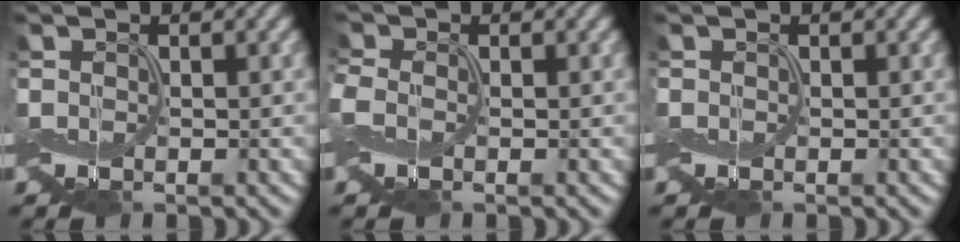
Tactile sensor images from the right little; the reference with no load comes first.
{"total": 1.3, "force": [-0.6, 0.9, 0.8], "torque": [-0.026, 0.003, -0.012]}
{"total": 0.0}